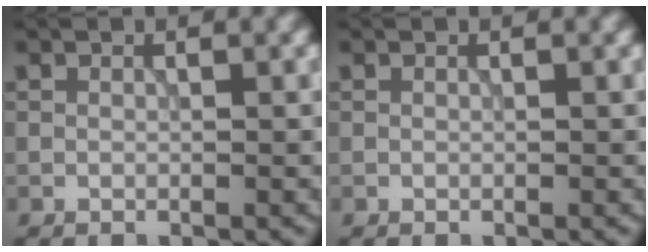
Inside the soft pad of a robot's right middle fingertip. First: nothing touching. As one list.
[{"total": 0.0}]